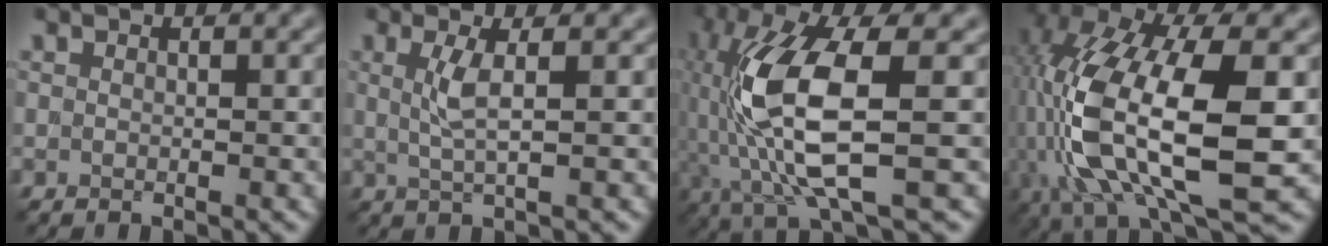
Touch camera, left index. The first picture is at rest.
{"total": 2.5, "force": [0.5, 0.5, 2.4], "torque": [-0.051, -0.002, 0.010]}
{"total": 10.9, "force": [-1.2, 3.4, 10.3], "torque": [-0.223, 0.002, -0.021]}
{"total": 15.2, "force": [-1.9, 6.8, 13.5], "torque": [-0.290, -0.006, -0.035]}